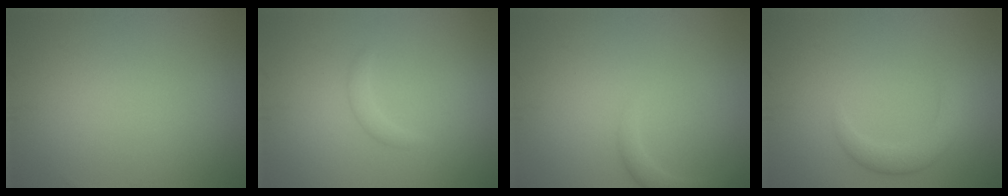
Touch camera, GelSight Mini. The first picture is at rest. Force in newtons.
{"total": 1.0, "press": 1.0, "slide": 0.0}
{"total": 1.5, "press": 1.5, "slide": 0.2}
{"total": 2.6, "press": 2.6, "slide": 0.1}